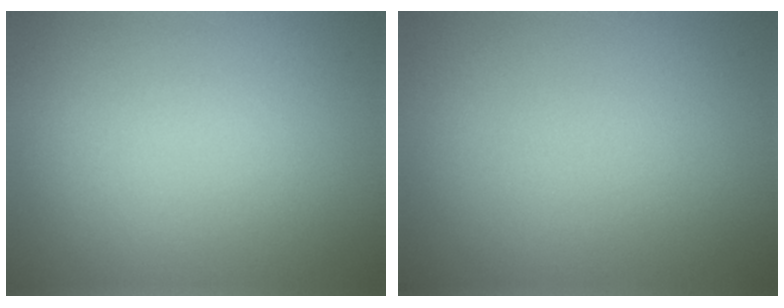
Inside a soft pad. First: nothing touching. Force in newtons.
{"total": 0.0}